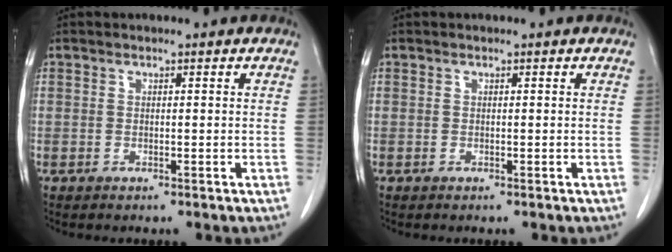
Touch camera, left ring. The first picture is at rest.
{"total": 0.0}